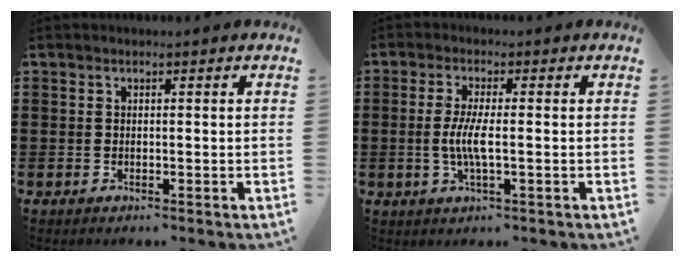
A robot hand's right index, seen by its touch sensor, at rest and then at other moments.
{"total": 4.6, "force": [-0.7, 0.5, 4.5], "torque": [-0.102, -0.011, -0.021]}